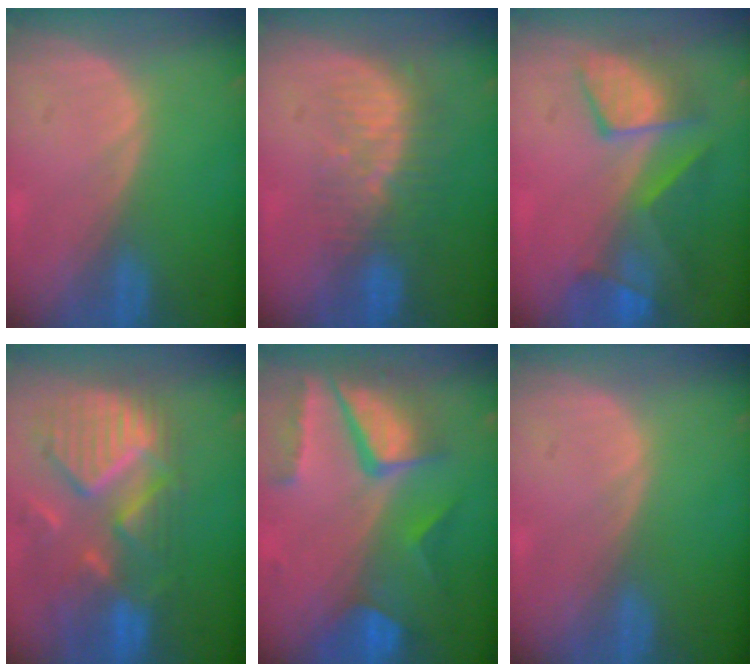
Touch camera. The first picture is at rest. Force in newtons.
{"total": 8.2, "press": 7.2, "slide": 3.8}
{"total": 9.3, "press": 8.4, "slide": 4.0}
{"total": 11.9, "press": 10.6, "slide": 5.4}
{"total": 10.5, "press": 8.7, "slide": 6.0}
{"total": 0.0}